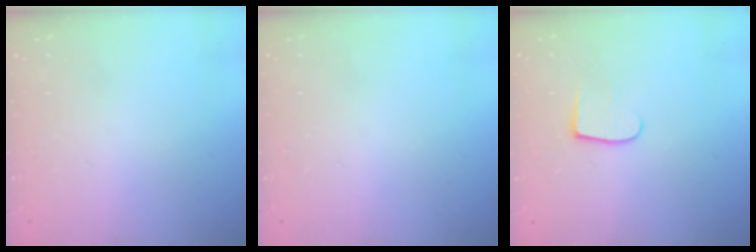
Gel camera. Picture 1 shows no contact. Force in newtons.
{"total": 0.0}
{"total": 6.6, "press": 6.6, "slide": 0.6}